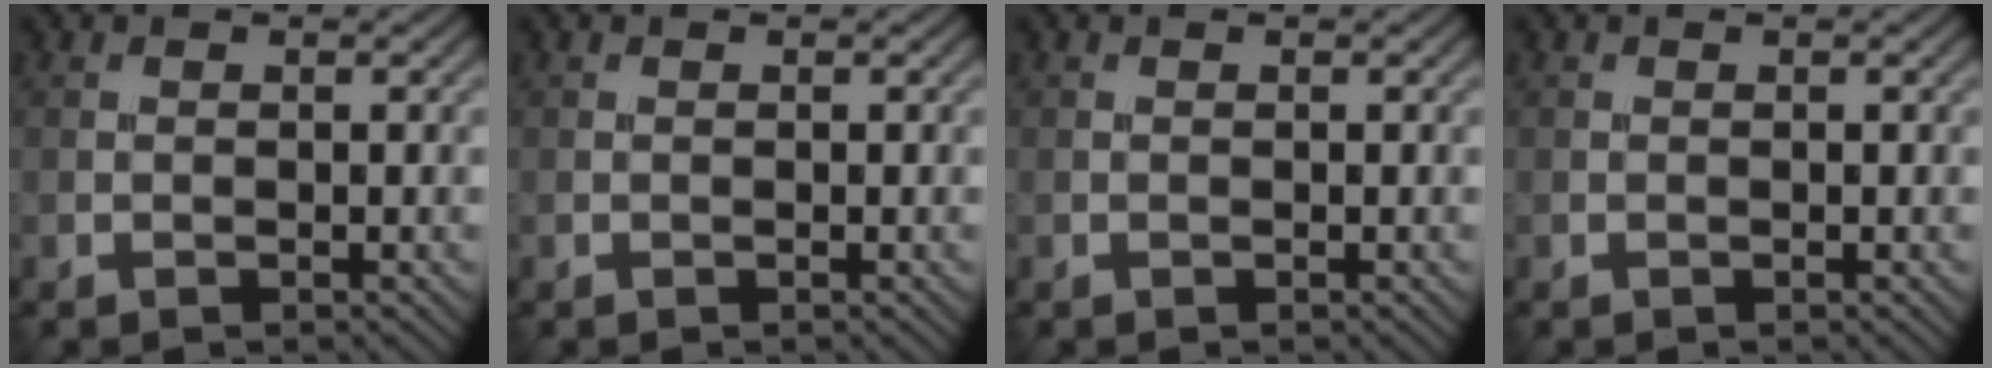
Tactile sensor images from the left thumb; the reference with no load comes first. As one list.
[{"total": 0.0}, {"total": 0.0}, {"total": 0.0}]